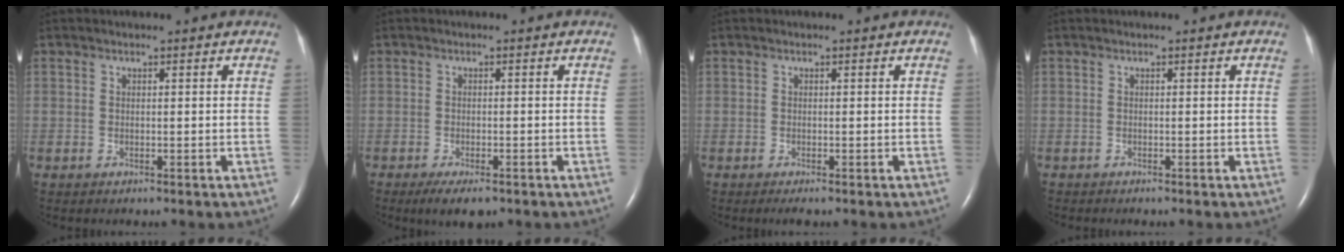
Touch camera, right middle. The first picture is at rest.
{"total": 3.8, "force": [-2.5, 1.2, 2.5], "torque": [-0.044, -0.005, -0.034]}
{"total": 0.9, "force": [-0.7, 0.0, 0.6], "torque": [-0.013, -0.004, -0.011]}
{"total": 0.0}